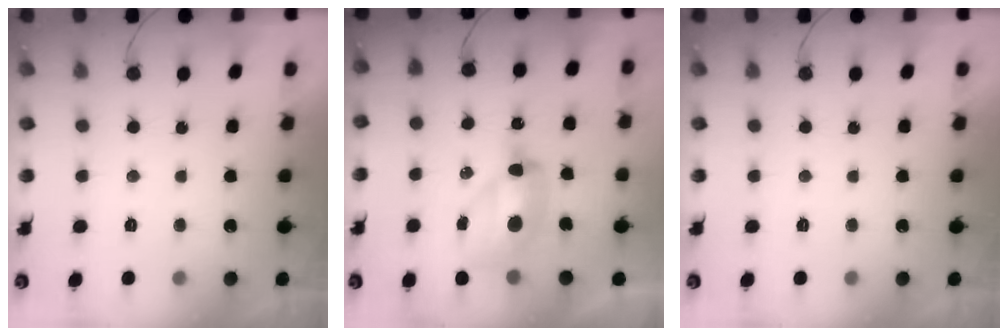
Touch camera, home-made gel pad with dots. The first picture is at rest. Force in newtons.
{"total": 10.6, "press": 10.6, "slide": 1.2}
{"total": 0.0}